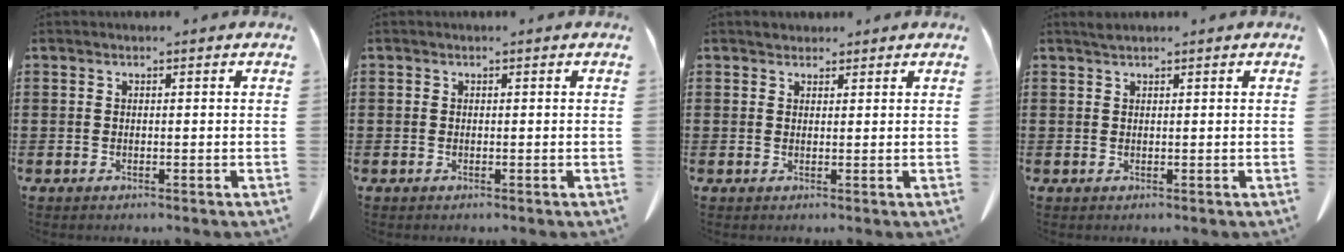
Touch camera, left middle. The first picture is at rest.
{"total": 0.0}
{"total": 1.4, "force": [1.3, 0.7, 0.0], "torque": [0.005, 0.002, 0.023]}
{"total": 0.8, "force": [0.7, 0.1, 0.4], "torque": [-0.009, 0.000, 0.014]}